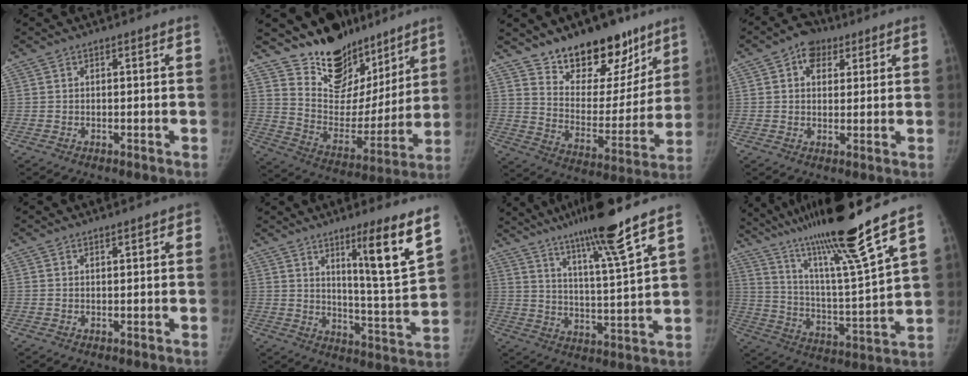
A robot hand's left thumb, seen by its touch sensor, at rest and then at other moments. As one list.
[{"total": 20.0, "force": [15.6, 10.7, 6.4], "torque": [-0.034, -0.114, 0.255]}, {"total": 20.7, "force": [14.8, 10.5, 10.0], "torque": [-0.086, -0.094, 0.232]}, {"total": 6.2, "force": [2.9, 4.5, 3.1], "torque": [-0.017, -0.004, 0.040]}, {"total": 1.0, "force": [0.4, 0.4, 0.8], "torque": [-0.006, 0.001, 0.003]}, {"total": 13.1, "force": [7.5, 0.0, 10.7], "torque": [-0.159, -0.058, 0.122]}, {"total": 14.5, "force": [10.5, -0.8, 10.0], "torque": [-0.163, -0.050, 0.175]}, {"total": 21.7, "force": [16.5, -0.4, 14.0], "torque": [-0.227, -0.084, 0.291]}]